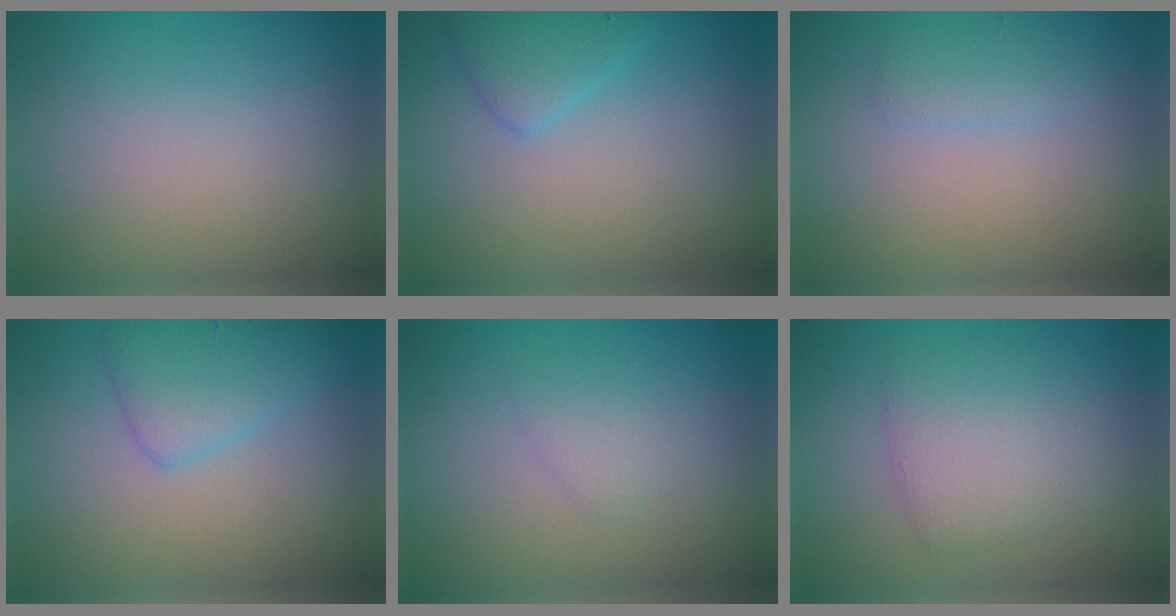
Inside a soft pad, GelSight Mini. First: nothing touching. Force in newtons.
{"total": 2.4, "press": 2.4, "slide": 0.1}
{"total": 1.4, "press": 1.4, "slide": 0.1}
{"total": 3.1, "press": 3.1, "slide": 0.1}
{"total": 1.4, "press": 1.4, "slide": 0.0}
{"total": 3.5, "press": 3.5, "slide": 0.2}